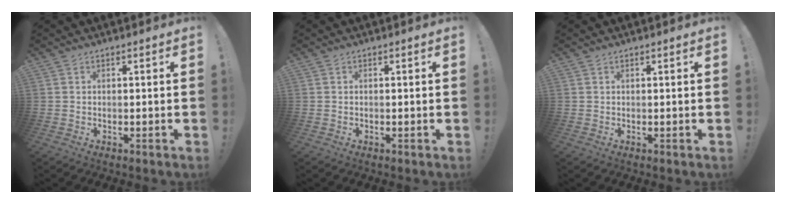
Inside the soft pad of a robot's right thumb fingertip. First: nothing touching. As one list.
[{"total": 0.0}, {"total": 0.0}]